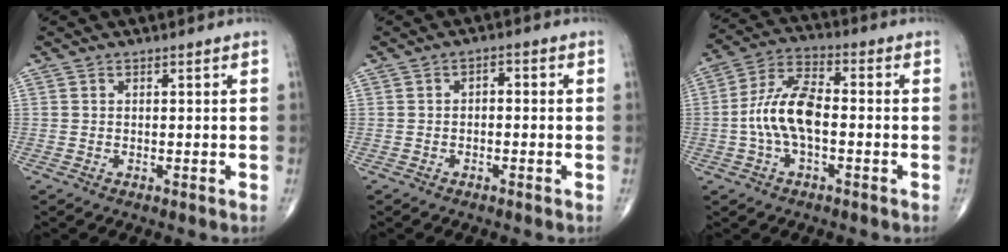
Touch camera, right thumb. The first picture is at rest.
{"total": 1.7, "force": [-0.3, 1.1, 1.2], "torque": [-0.006, 0.013, -0.012]}
{"total": 11.0, "force": [-1.4, 5.3, 9.6], "torque": [-0.198, 0.034, -0.032]}